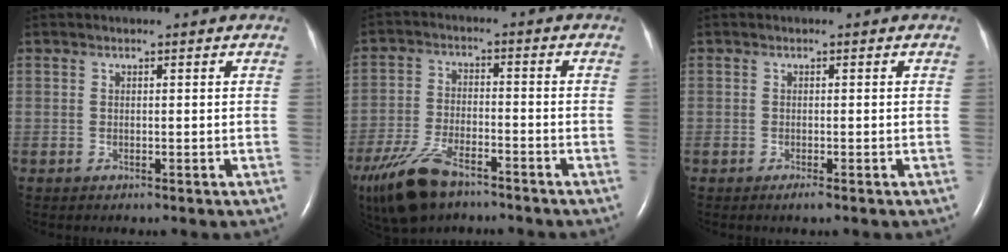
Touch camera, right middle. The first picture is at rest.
{"total": 11.9, "force": [-8.4, 4.5, 7.1], "torque": [-0.154, -0.016, -0.153]}
{"total": 1.0, "force": [-0.7, 0.0, 0.7], "torque": [-0.016, -0.003, -0.012]}